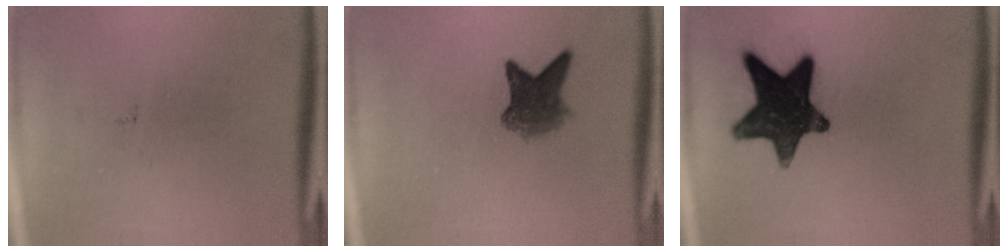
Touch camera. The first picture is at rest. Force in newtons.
{"total": 5.2}
{"total": 15.4}